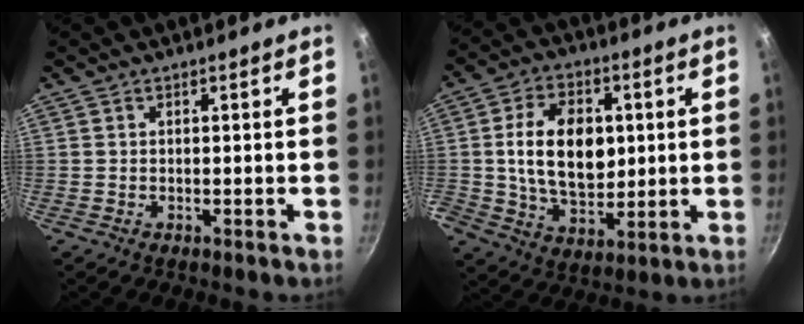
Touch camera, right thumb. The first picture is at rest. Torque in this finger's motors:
{"motor_torque": [2.31, 2.70, 2.31, -0.47, 0.42]}